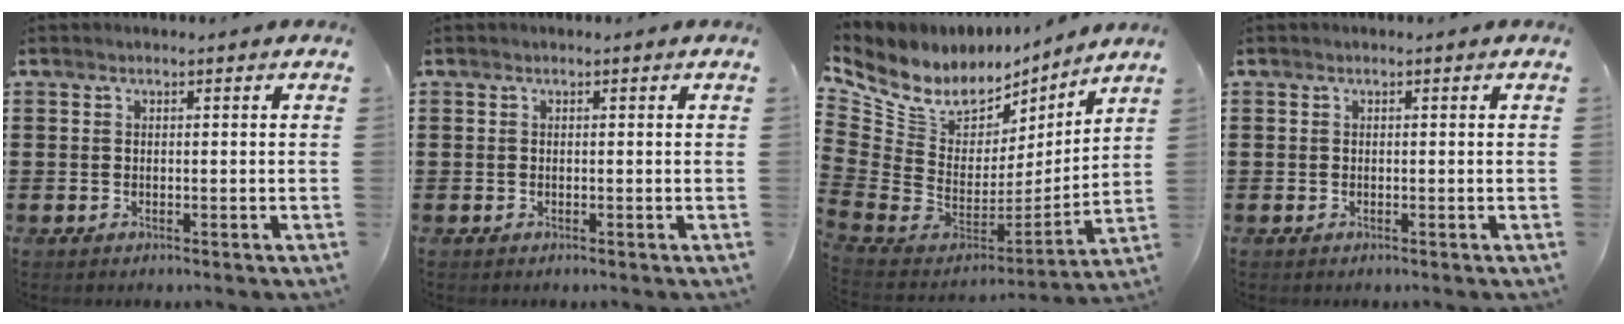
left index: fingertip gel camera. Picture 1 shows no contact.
{"total": 0.0}
{"total": 8.3, "force": [5.7, 5.1, 3.2], "torque": [-0.109, -0.051, 0.104]}
{"total": 0.0}